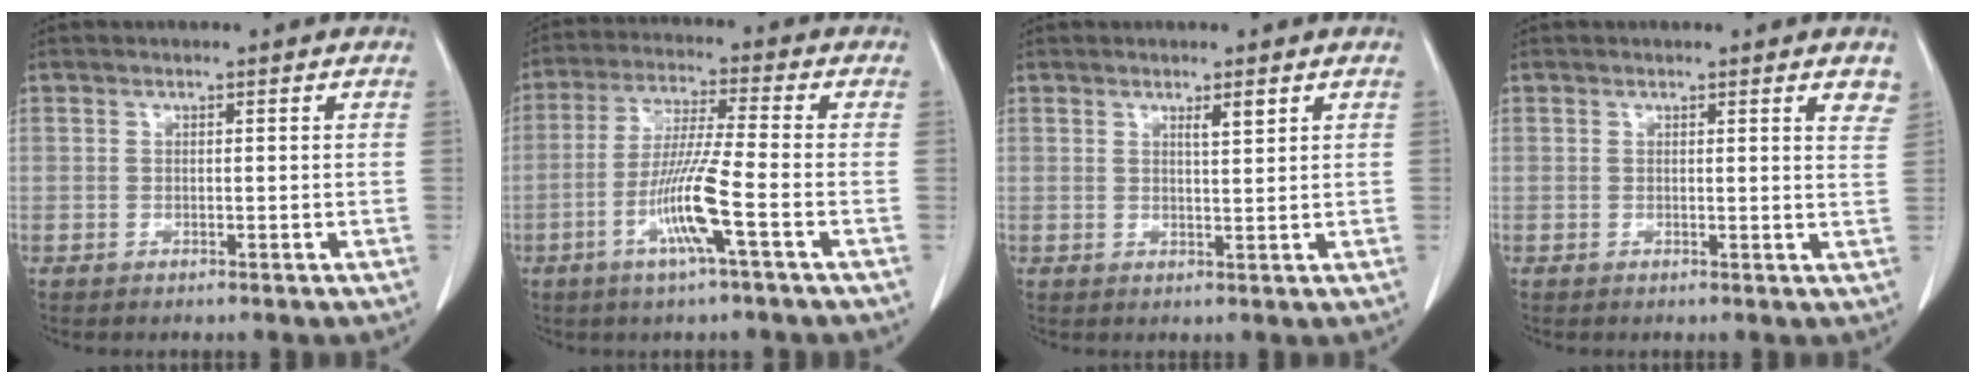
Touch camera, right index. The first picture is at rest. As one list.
[{"total": 9.6, "force": [-3.6, -0.7, 8.8], "torque": [-0.175, -0.010, -0.072]}, {"total": 1.9, "force": [1.1, 0.1, 1.5], "torque": [-0.028, -0.002, 0.020]}, {"total": 2.9, "force": [2.2, 0.4, 1.8], "torque": [-0.016, -0.010, 0.013]}]